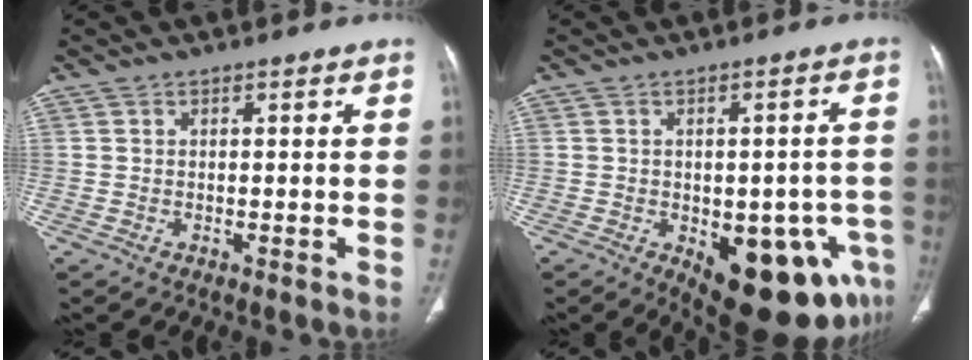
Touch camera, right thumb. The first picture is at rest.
{"total": 17.8, "force": [-7.0, 8.3, 14.1], "torque": [-0.131, 0.017, -0.070]}